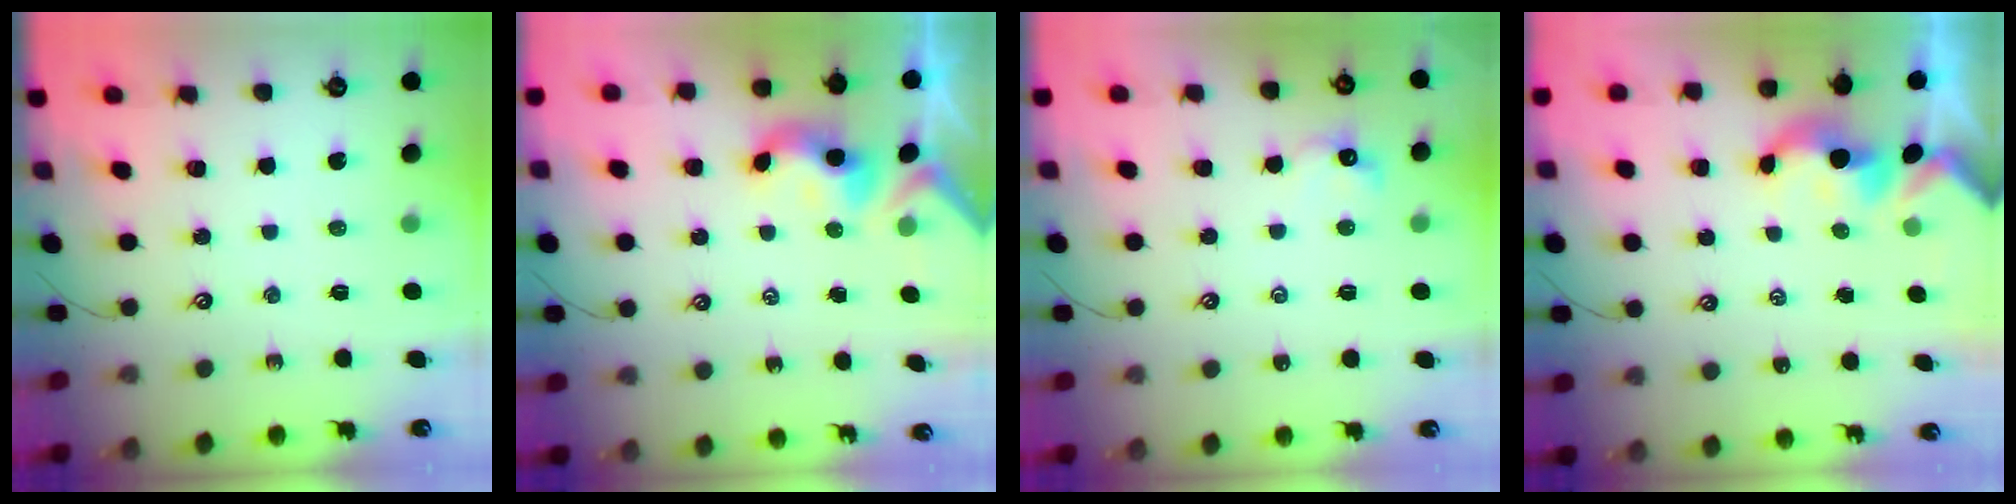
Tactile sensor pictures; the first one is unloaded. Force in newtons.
{"total": 4.7, "press": 4.7, "slide": 0.3}
{"total": 2.2, "press": 2.1, "slide": 0.7}
{"total": 2.0, "press": 2.0, "slide": 0.2}